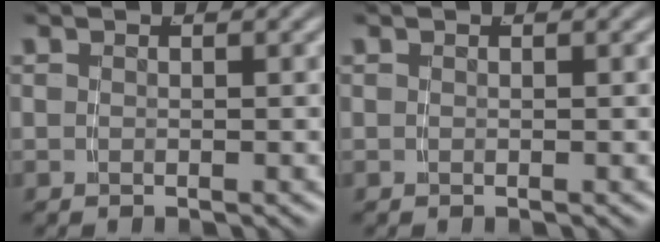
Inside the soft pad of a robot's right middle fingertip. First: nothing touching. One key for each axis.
{"total": 0.0}